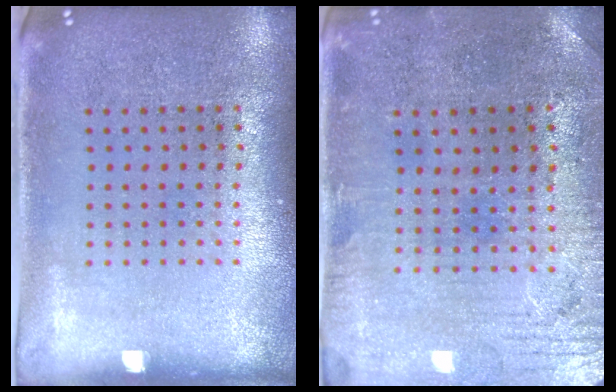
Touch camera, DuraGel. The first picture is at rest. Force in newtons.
{"total": 0.7, "press": 0.5, "slide": 0.5}